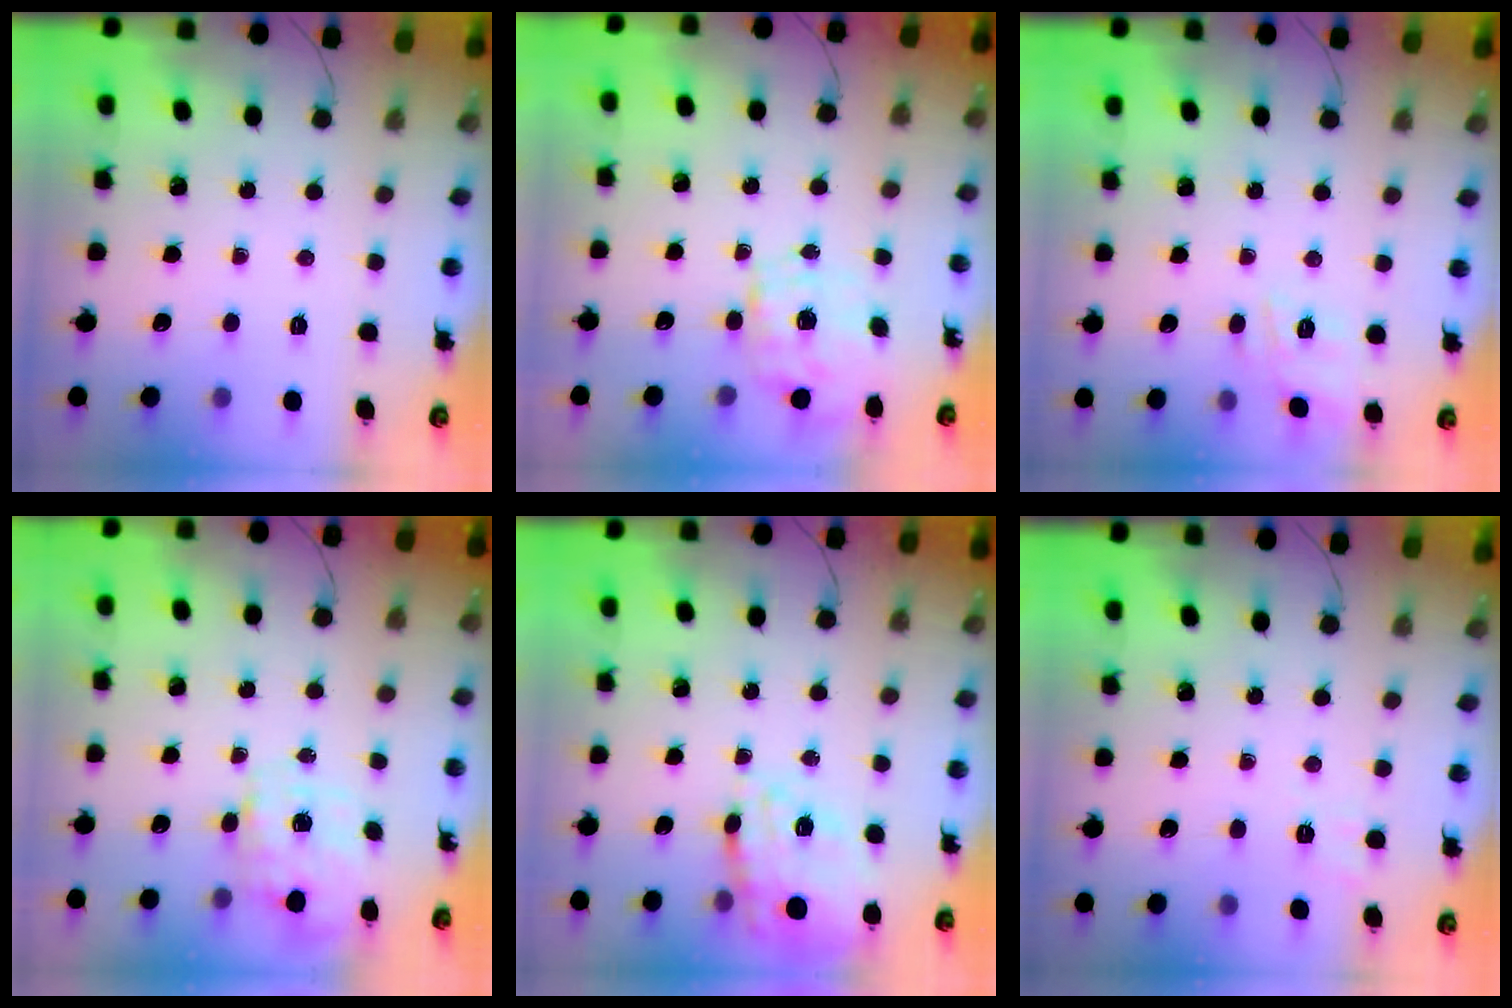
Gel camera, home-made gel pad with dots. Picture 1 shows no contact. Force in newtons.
{"total": 1.6, "press": 1.5, "slide": 0.6}
{"total": 12.3, "press": 12.2, "slide": 1.1}
{"total": 4.0, "press": 3.9, "slide": 0.9}
{"total": 17.3, "press": 16.9, "slide": 3.4}
{"total": 2.9, "press": 2.3, "slide": 1.9}